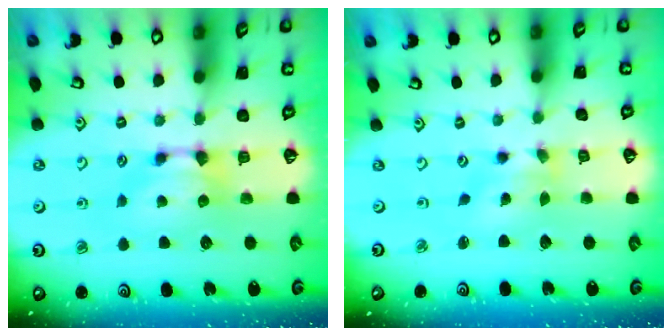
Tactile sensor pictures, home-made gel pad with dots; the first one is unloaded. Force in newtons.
{"total": 1.4, "press": 0.9, "slide": 1.1}